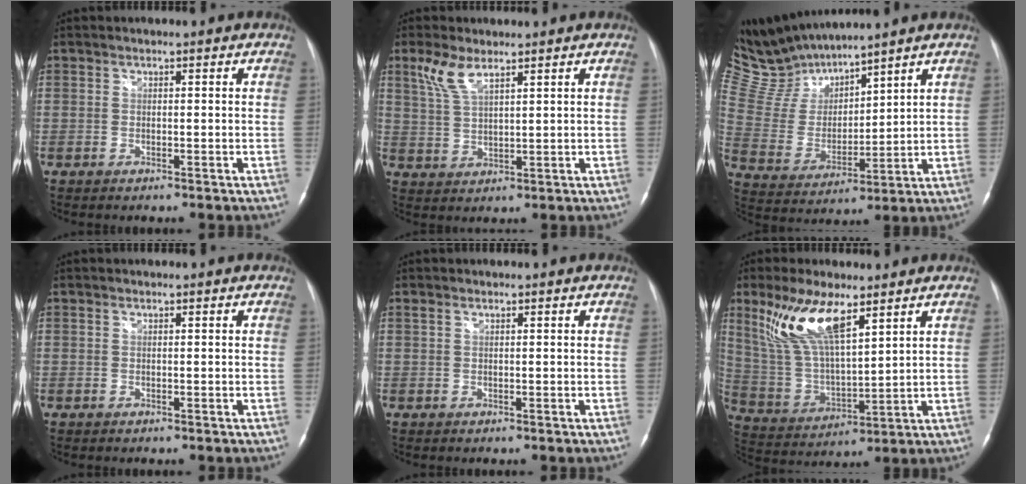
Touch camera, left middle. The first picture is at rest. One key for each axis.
{"total": 5.1, "fx": 3.4, "fy": 1.4, "fz": 3.6, "tx": -0.090, "ty": 0.010, "tz": 0.076}
{"total": 10.8, "fx": 10.6, "fy": 1.2, "fz": 1.5, "tx": -0.057, "ty": 0.007, "tz": 0.234}
{"total": 0.0}
{"total": 0.6, "fx": 0.4, "fy": 0.2, "fz": 0.4, "tx": -0.013, "ty": 0.013, "tz": 0.008}
{"total": 12.8, "fx": 7.7, "fy": 3.6, "fz": 9.5, "tx": -0.204, "ty": 0.009, "tz": 0.157}